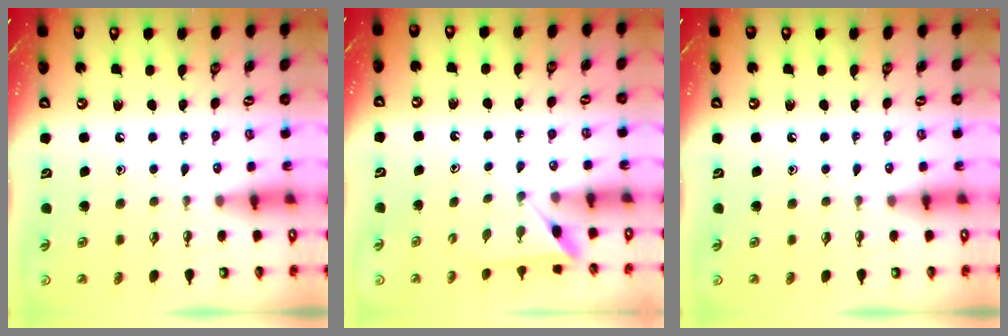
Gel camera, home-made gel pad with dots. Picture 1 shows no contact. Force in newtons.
{"total": 2.5, "press": 2.5, "slide": 0.2}
{"total": 0.0}